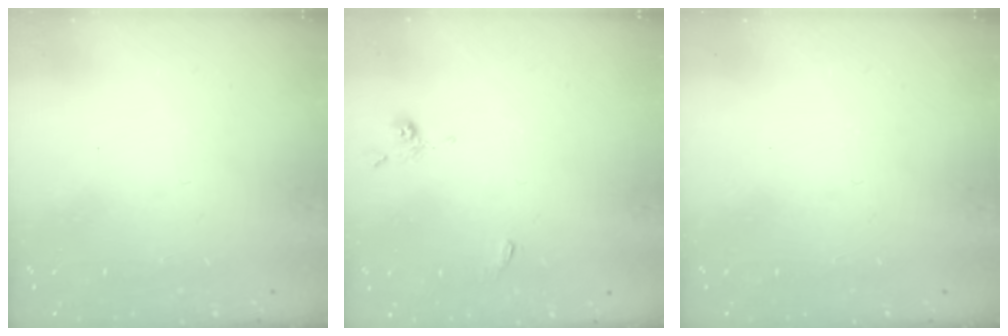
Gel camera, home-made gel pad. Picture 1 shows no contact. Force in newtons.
{"total": 0.7, "press": 0.5, "slide": 0.5}
{"total": 0.0}